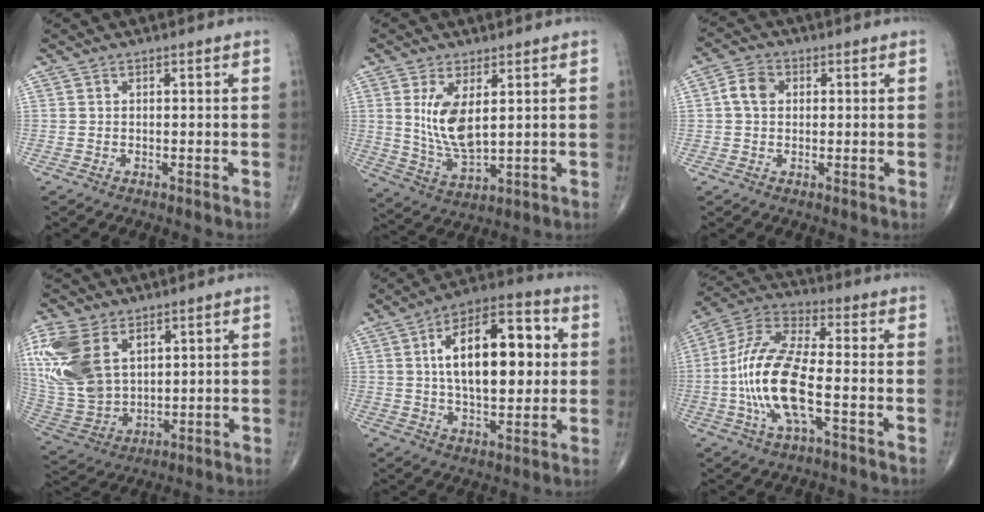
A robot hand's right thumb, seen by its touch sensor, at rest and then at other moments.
{"total": 9.8, "force": [2.4, 4.3, 8.4], "torque": [-0.162, -0.025, 0.060]}
{"total": 4.6, "force": [0.7, 3.5, 2.8], "torque": [-0.047, 0.011, 0.006]}
{"total": 19.1, "force": [7.1, 12.4, 12.7], "torque": [-0.282, -0.022, 0.150]}
{"total": 20.4, "force": [3.3, 10.0, 17.5], "torque": [-0.251, 0.013, 0.047]}
{"total": 16.3, "force": [-3.2, 5.5, 15.0], "torque": [-0.323, 0.026, -0.067]}